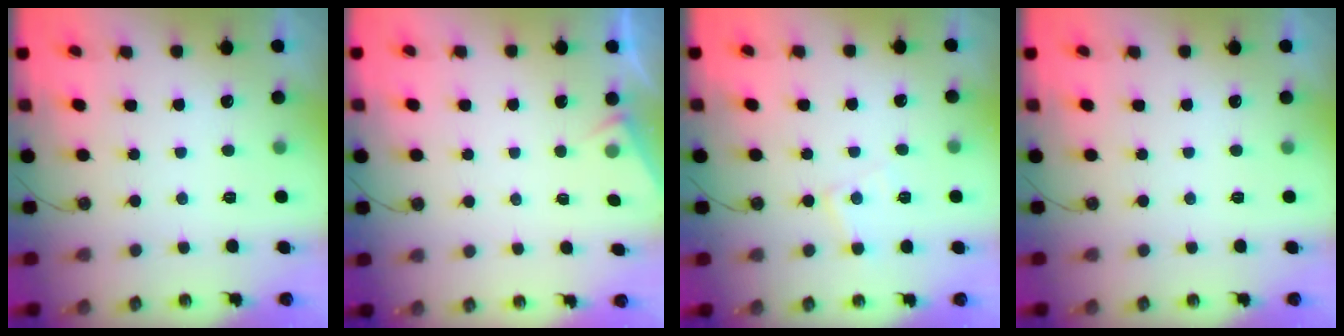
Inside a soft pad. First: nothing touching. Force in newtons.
{"total": 2.6, "press": 2.6, "slide": 0.4}
{"total": 6.6, "press": 6.6, "slide": 0.4}
{"total": 0.0}